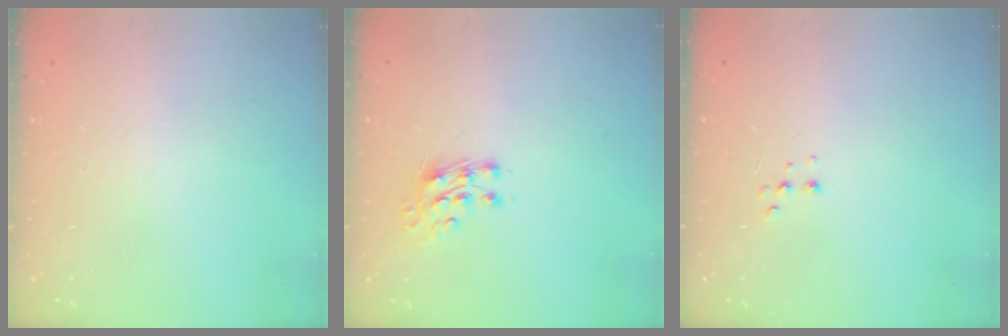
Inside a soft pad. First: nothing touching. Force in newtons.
{"total": 7.8, "press": 7.7, "slide": 0.8}
{"total": 3.4, "press": 3.3, "slide": 0.8}